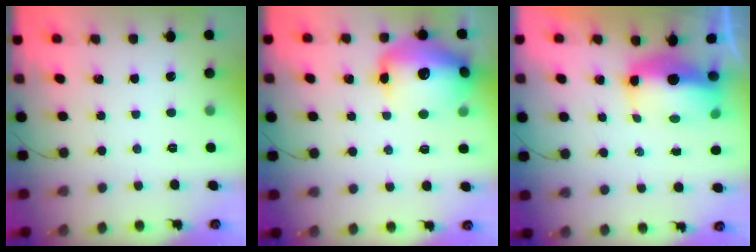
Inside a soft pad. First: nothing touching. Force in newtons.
{"total": 17.8, "press": 17.5, "slide": 3.4}
{"total": 10.1, "press": 9.9, "slide": 2.0}